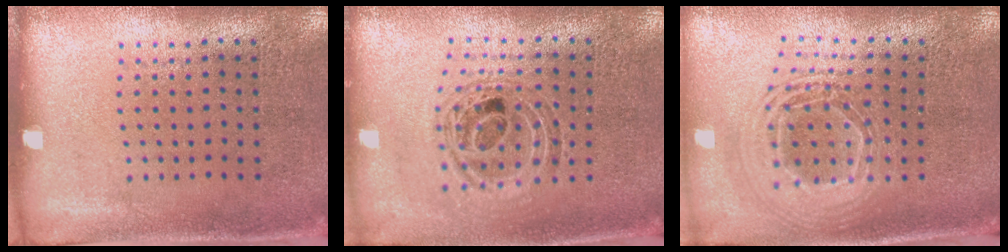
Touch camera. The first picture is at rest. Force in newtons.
{"total": 0.8, "press": 0.8, "slide": 0.2}
{"total": 2.2, "press": 1.8, "slide": 1.4}